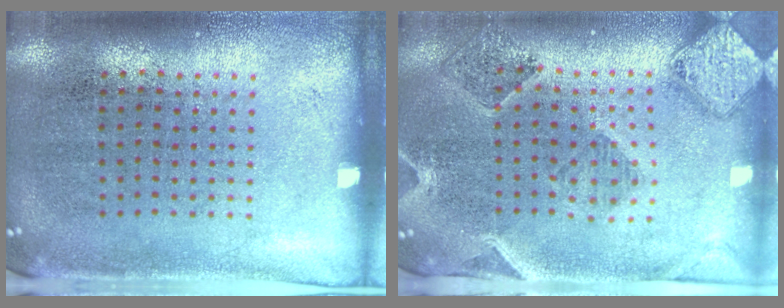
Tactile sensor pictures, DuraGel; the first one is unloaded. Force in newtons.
{"total": 1.6, "press": 1.5, "slide": 0.4}